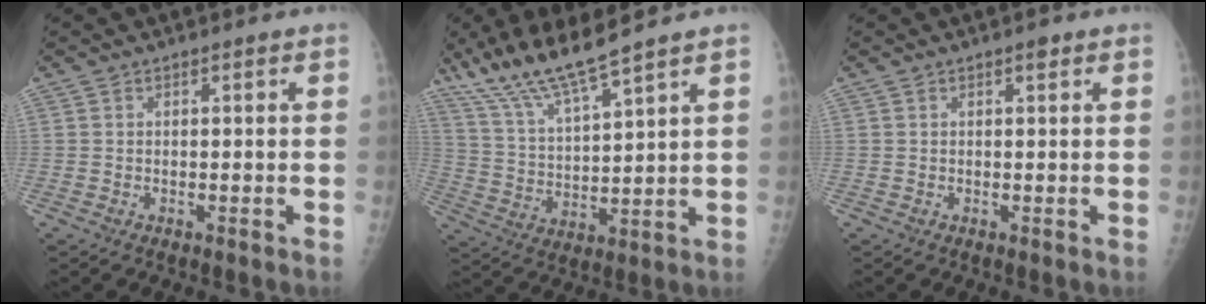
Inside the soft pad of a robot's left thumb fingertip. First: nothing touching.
{"total": 12.4, "force": [9.9, 1.0, 7.5], "torque": [-0.146, -0.043, 0.197]}
{"total": 1.1, "force": [0.6, 0.4, 0.8], "torque": [-0.008, 0.000, 0.008]}